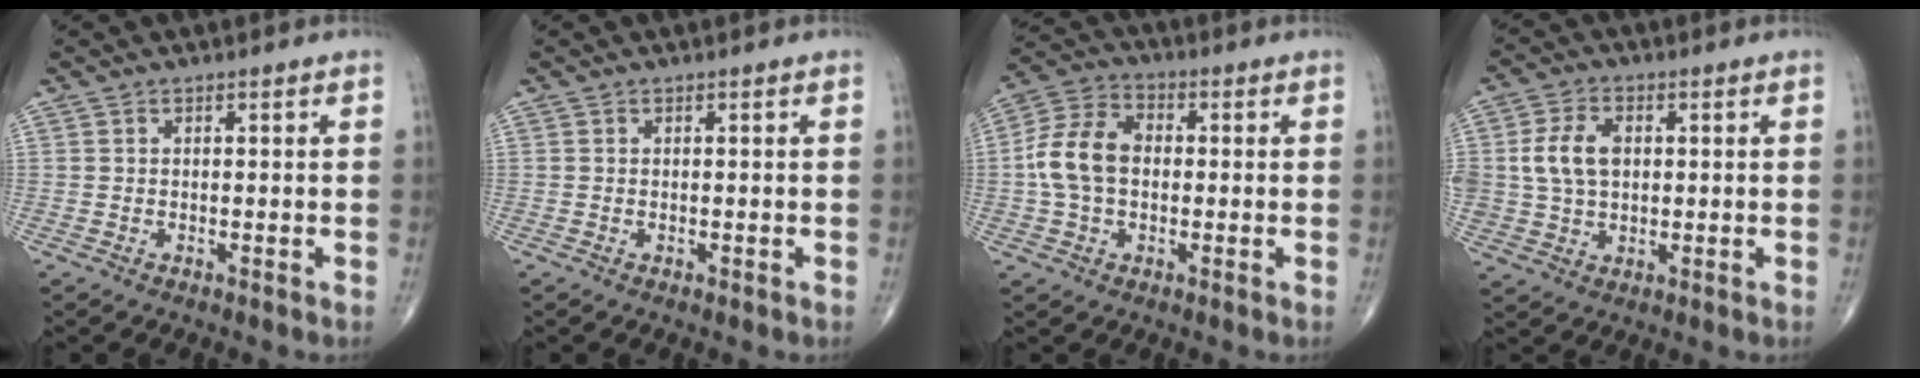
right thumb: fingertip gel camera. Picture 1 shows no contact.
{"total": 0.0}
{"total": 10.5, "force": [-0.2, 7.3, 7.5], "torque": [-0.144, 0.029, -0.014]}
{"total": 8.1, "force": [1.1, 5.7, 5.7], "torque": [-0.102, 0.004, 0.023]}